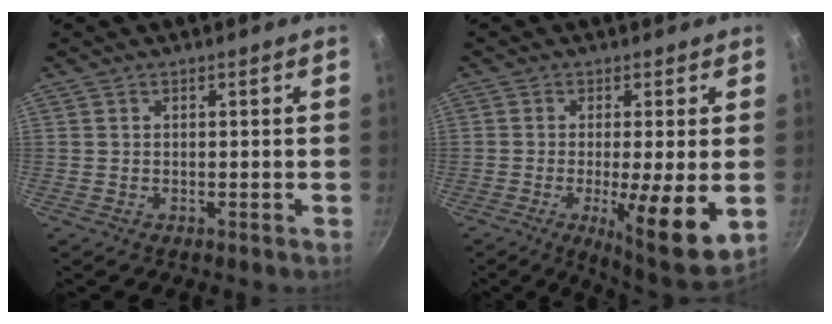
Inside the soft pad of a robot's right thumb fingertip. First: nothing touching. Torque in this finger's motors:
{"motor_torque": [-0.45, 0.87, 0.12, 0.30, 0.11]}